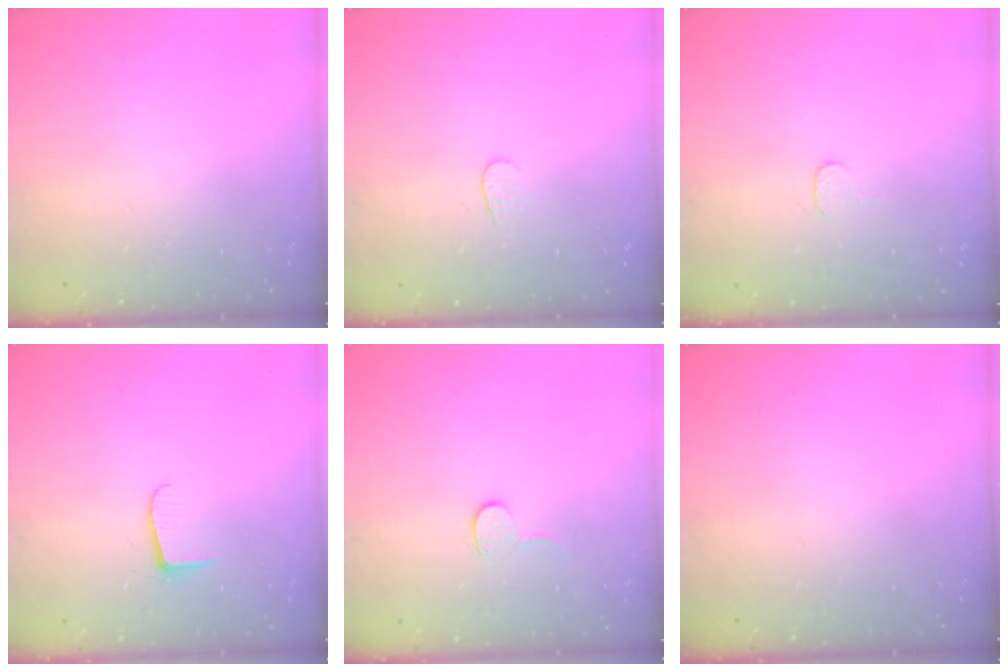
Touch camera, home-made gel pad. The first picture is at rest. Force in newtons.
{"total": 3.7, "press": 3.7, "slide": 0.3}
{"total": 3.7, "press": 3.7, "slide": 0.3}
{"total": 5.1, "press": 5.1, "slide": 0.5}
{"total": 3.9, "press": 3.9, "slide": 0.4}
{"total": 0.0}